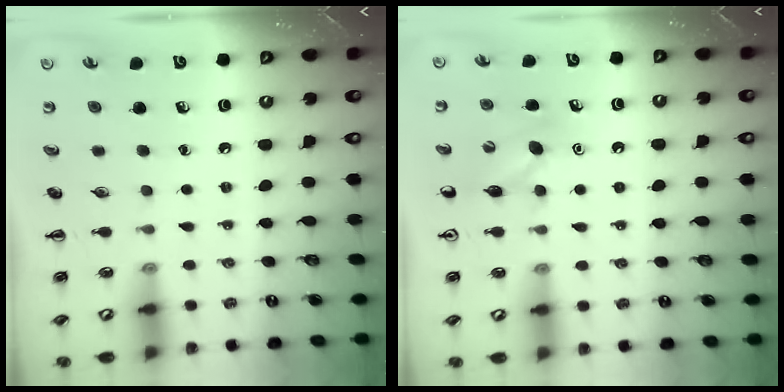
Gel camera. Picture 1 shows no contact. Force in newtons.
{"total": 7.9, "press": 7.7, "slide": 1.4}